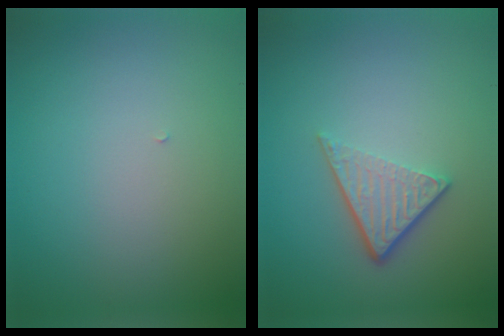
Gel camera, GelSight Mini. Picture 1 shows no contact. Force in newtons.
{"total": 3.9, "press": 2.7, "slide": 2.9}